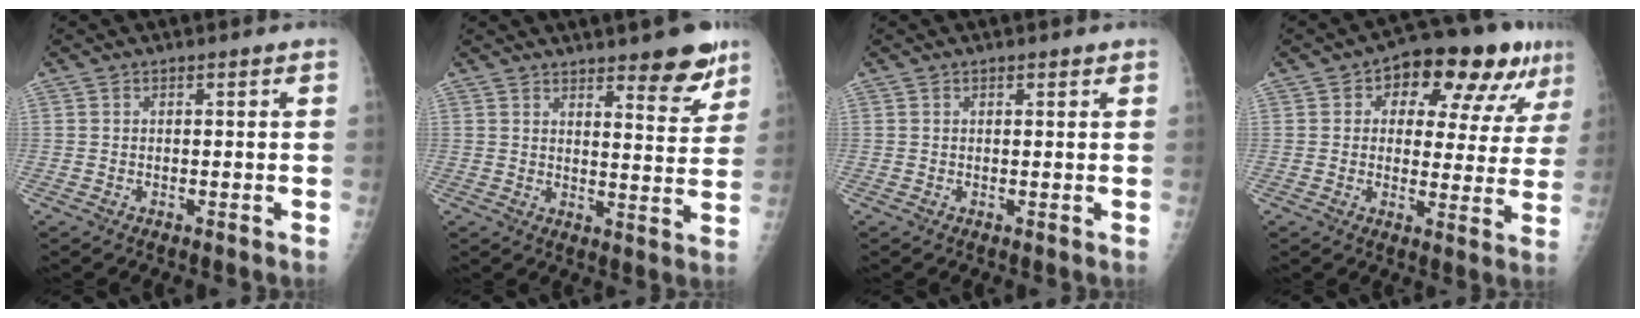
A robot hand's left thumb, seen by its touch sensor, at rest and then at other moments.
{"total": 9.3, "force": [6.5, 2.5, 6.2], "torque": [-0.056, -0.044, 0.089]}
{"total": 0.8, "force": [0.6, 0.4, 0.4], "torque": [-0.006, -0.003, 0.008]}
{"total": 15.8, "force": [7.6, 8.2, 11.2], "torque": [-0.098, 0.001, 0.101]}